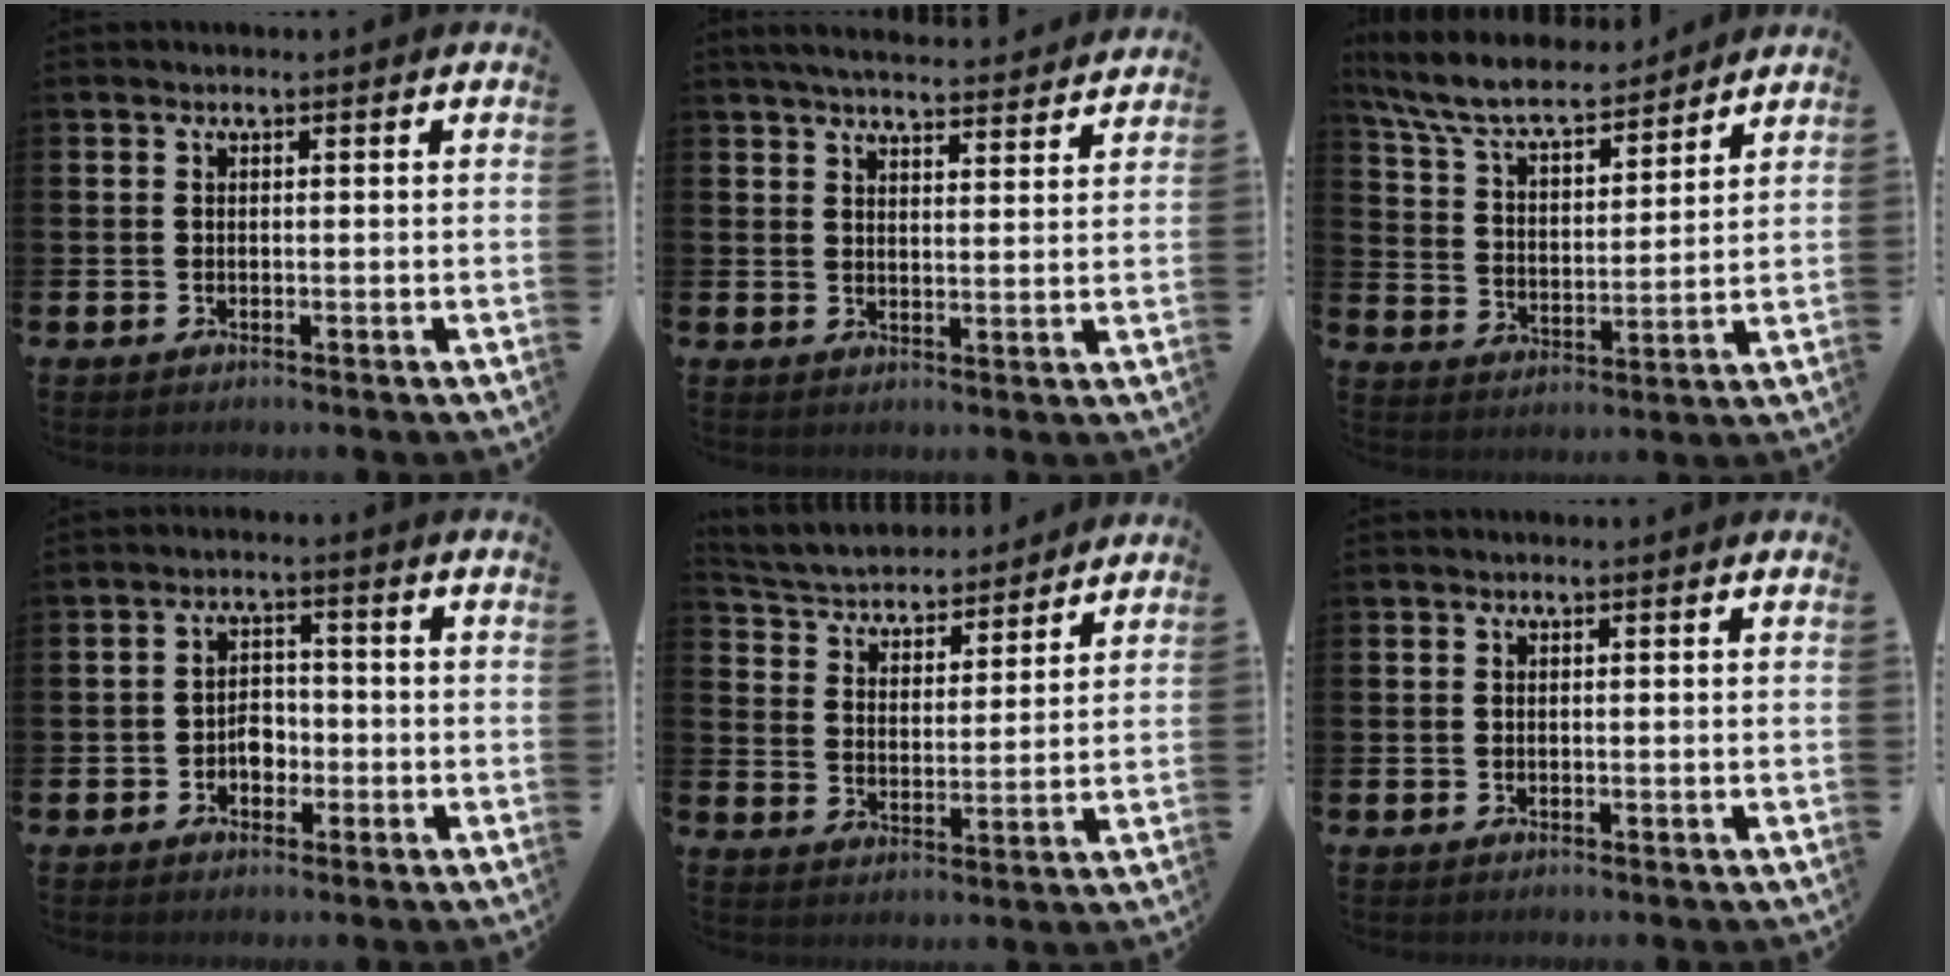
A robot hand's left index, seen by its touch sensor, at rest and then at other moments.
{"total": 5.1, "force": [5.0, 0.4, 0.8], "torque": [-0.028, -0.033, 0.089]}
{"total": 8.4, "force": [7.7, 2.0, 2.9], "torque": [-0.096, -0.045, 0.136]}
{"total": 3.2, "force": [-1.3, 2.4, 1.7], "torque": [-0.025, 0.004, -0.031]}
{"total": 4.4, "force": [4.2, 1.4, 0.4], "torque": [-0.038, -0.039, 0.066]}
{"total": 0.0}